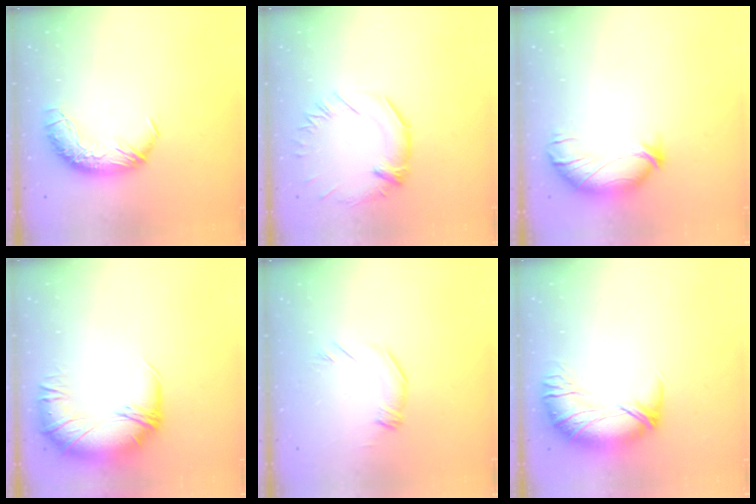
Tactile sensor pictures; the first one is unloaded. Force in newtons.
{"total": 1.2, "press": 0.6, "slide": 1.1}
{"total": 4.4, "press": 4.2, "slide": 1.2}
{"total": 2.8, "press": 0.1, "slide": 2.8}
{"total": 2.4, "press": 2.1, "slide": 1.0}
{"total": 2.8, "press": 1.7, "slide": 2.3}